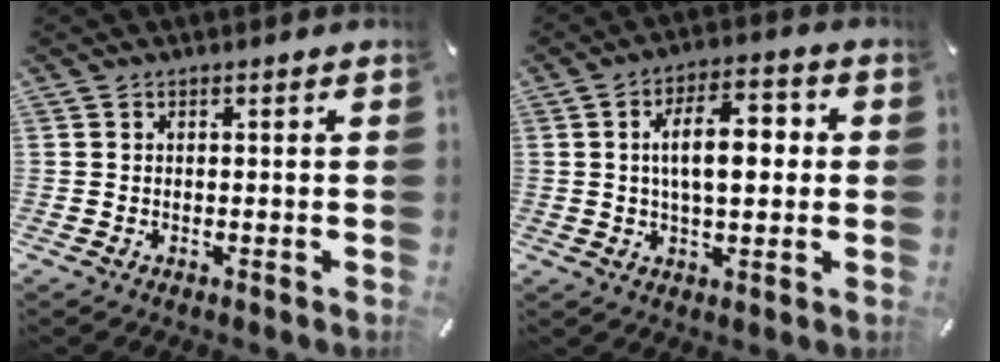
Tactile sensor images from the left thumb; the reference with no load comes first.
{"total": 11.3, "force": [1.4, 5.7, 9.7], "torque": [-0.149, 0.002, 0.015]}